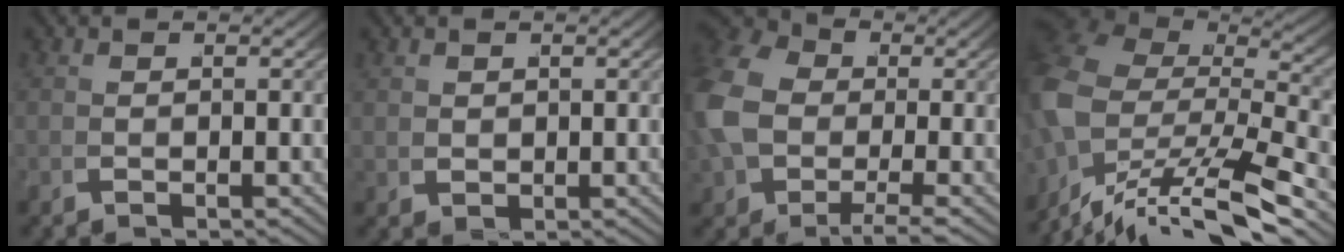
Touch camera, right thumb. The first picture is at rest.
{"total": 1.2, "force": [0.9, 0.7, 0.4], "torque": [-0.011, -0.011, 0.029]}
{"total": 8.7, "force": [0.5, 6.7, 5.5], "torque": [-0.144, -0.023, 0.018]}
{"total": 10.9, "force": [-3.0, 6.5, 8.3], "torque": [-0.197, -0.039, -0.027]}